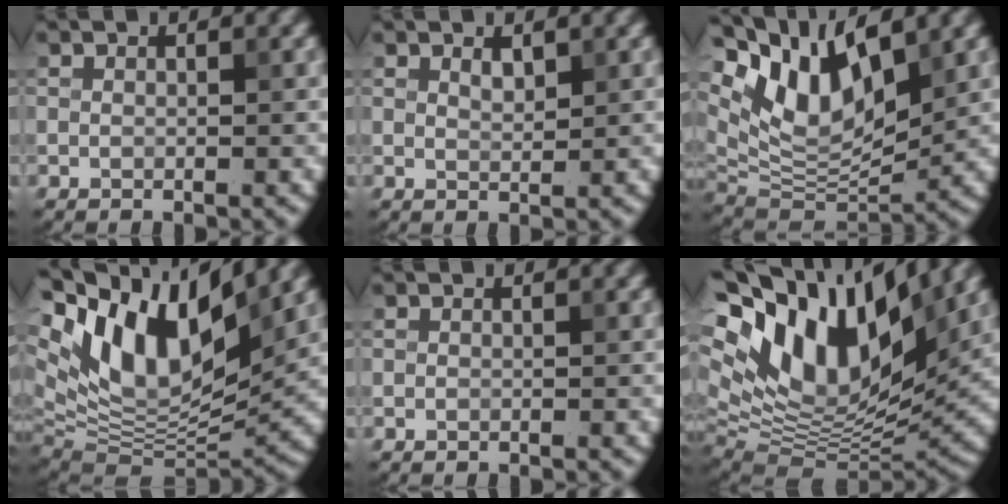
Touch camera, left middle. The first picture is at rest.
{"total": 1.0, "force": [0.7, 0.4, 0.6], "torque": [-0.018, -0.002, 0.013]}
{"total": 9.6, "force": [5.1, 4.3, 6.9], "torque": [-0.130, -0.001, 0.095]}
{"total": 14.2, "force": [6.3, 6.6, 10.8], "torque": [-0.198, 0.022, 0.114]}
{"total": 0.0}
{"total": 16.2, "force": [7.1, 7.6, 12.4], "torque": [-0.250, 0.028, 0.118]}